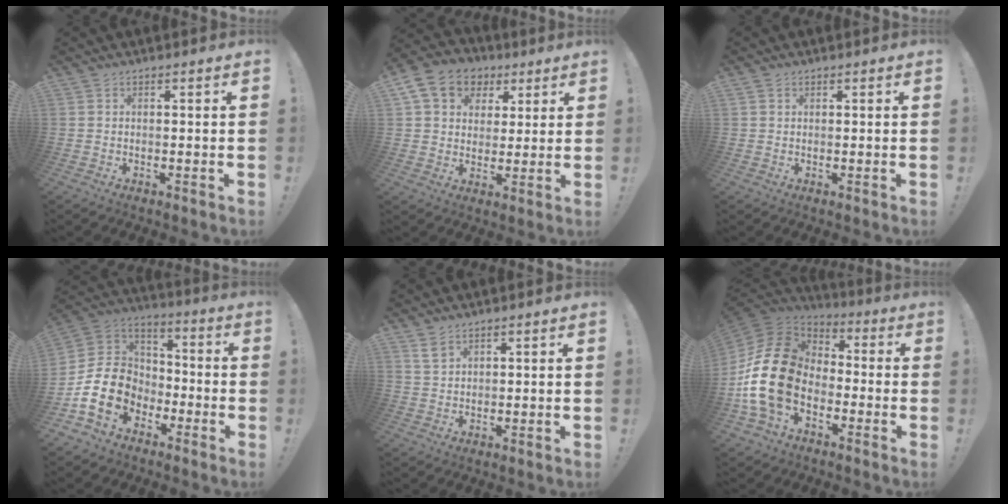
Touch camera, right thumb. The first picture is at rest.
{"total": 14.0, "force": [6.1, 10.9, 6.3], "torque": [-0.095, -0.020, 0.120]}
{"total": 1.0, "force": [0.7, 0.8, 0.2], "torque": [0.000, -0.001, 0.013]}
{"total": 16.8, "force": [-5.1, 13.1, 9.2], "torque": [-0.163, 0.024, -0.080]}
{"total": 3.7, "force": [2.5, 2.0, 1.7], "torque": [-0.030, -0.011, 0.048]}
{"total": 20.6, "force": [-3.9, 14.3, 14.2], "torque": [-0.280, 0.029, -0.063]}